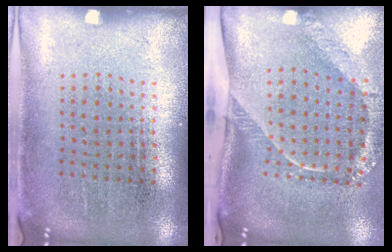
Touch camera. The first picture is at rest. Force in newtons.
{"total": 2.6, "press": 1.7, "slide": 2.0}